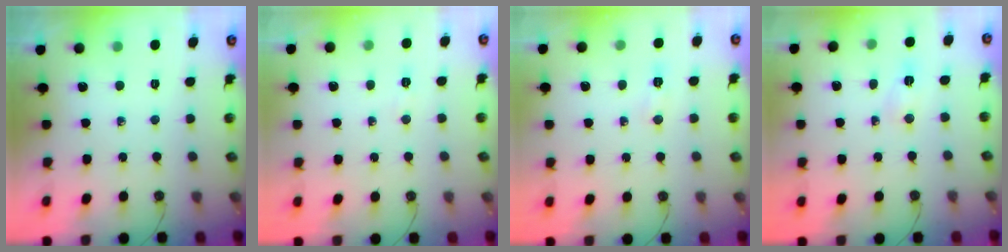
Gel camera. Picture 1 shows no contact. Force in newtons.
{"total": 3.6, "press": 3.6, "slide": 0.4}
{"total": 6.1, "press": 5.6, "slide": 2.6}
{"total": 2.2, "press": 2.2, "slide": 0.2}